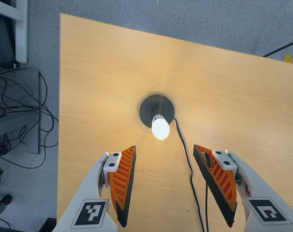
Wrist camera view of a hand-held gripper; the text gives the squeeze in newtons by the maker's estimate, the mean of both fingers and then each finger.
{"total": 0.0}